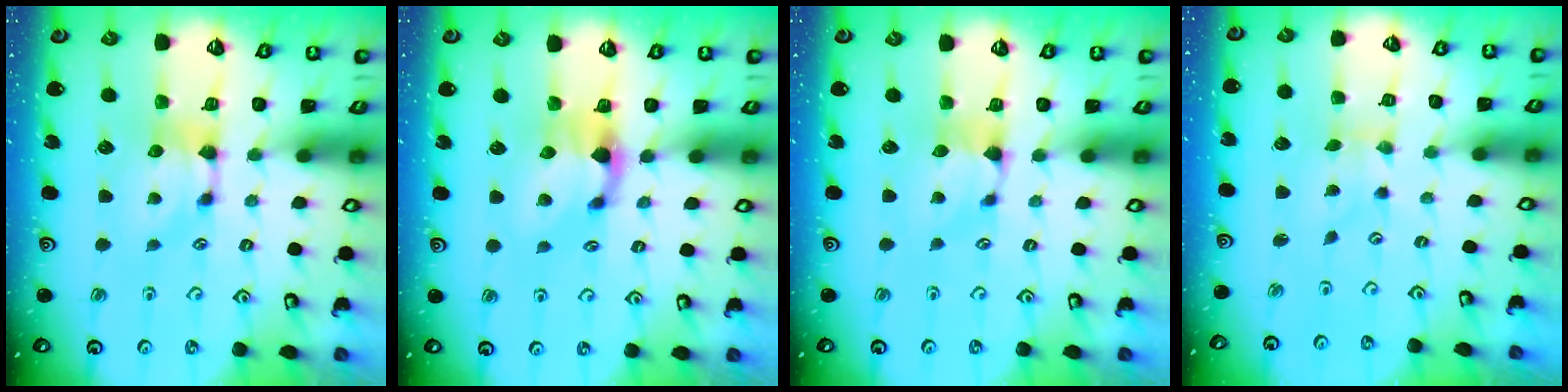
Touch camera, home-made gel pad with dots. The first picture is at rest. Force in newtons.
{"total": 1.7, "press": 0.9, "slide": 1.4}
{"total": 0.6, "press": 0.3, "slide": 0.6}
{"total": 3.0, "press": 2.9, "slide": 0.8}